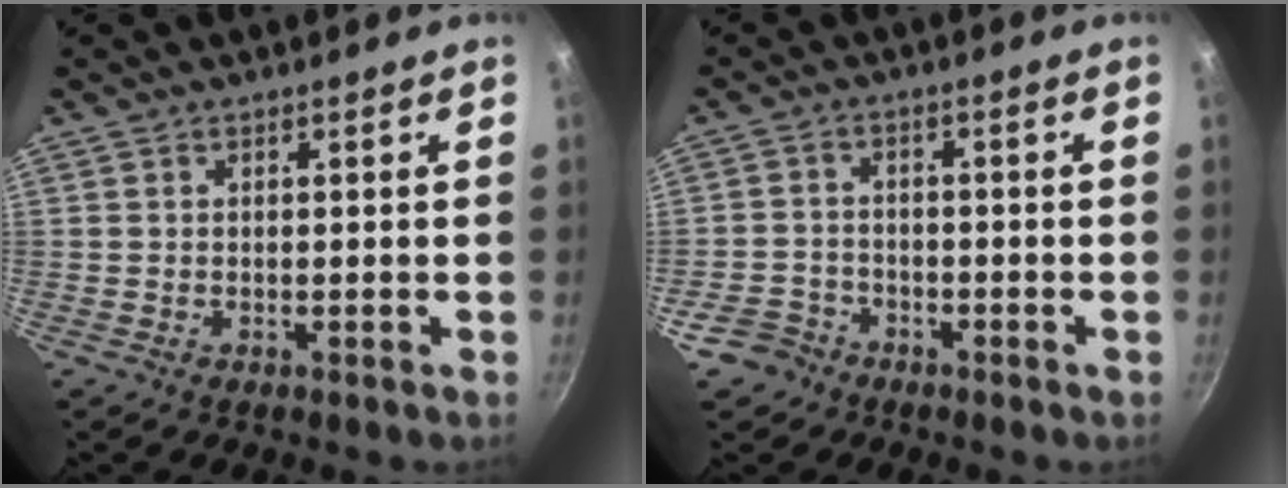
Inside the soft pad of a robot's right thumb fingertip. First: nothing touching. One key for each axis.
{"total": 5.2, "fx": -3.3, "fy": 3.7, "fz": 1.3, "tx": -0.015, "ty": 0.037, "tz": -0.060}